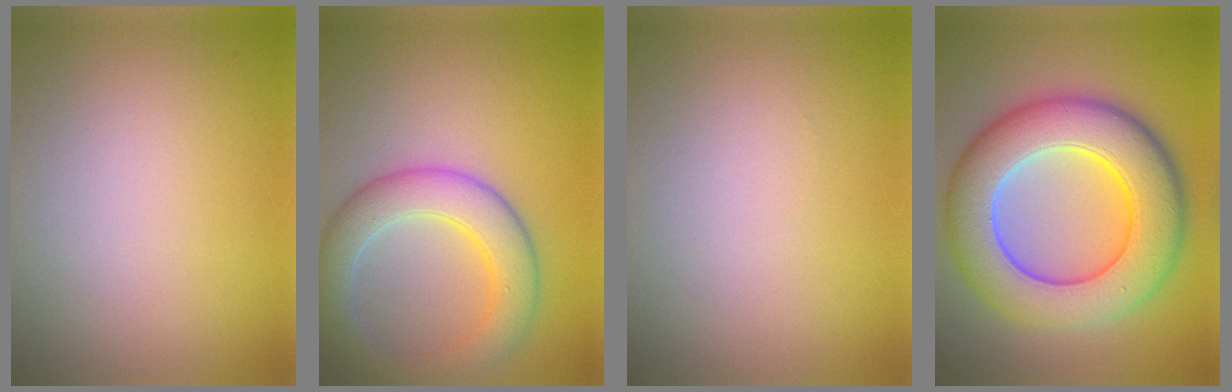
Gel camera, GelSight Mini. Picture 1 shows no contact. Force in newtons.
{"total": 5.6, "press": 5.6, "slide": 0.2}
{"total": 0.0}
{"total": 11.1, "press": 11.1, "slide": 0.4}